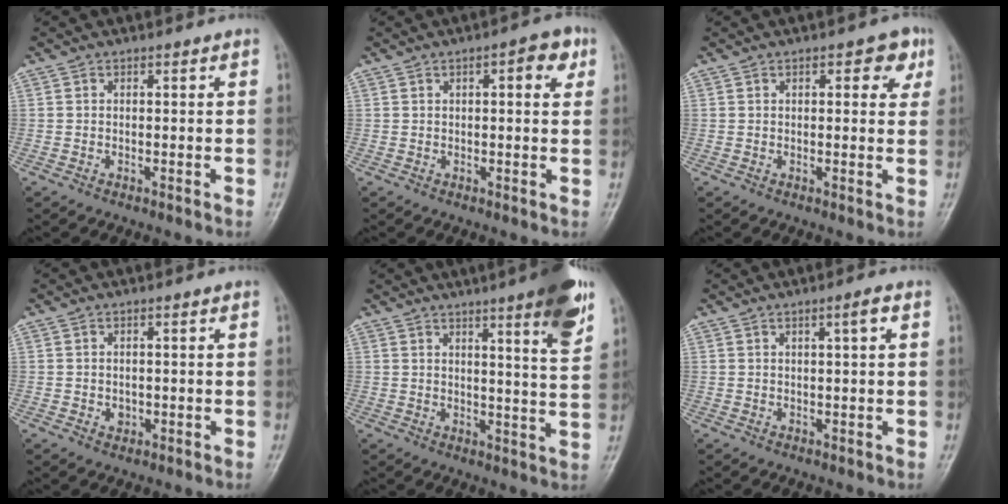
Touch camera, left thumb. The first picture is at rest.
{"total": 4.8, "force": [1.7, 1.7, 4.2], "torque": [-0.045, 0.002, 0.017]}
{"total": 4.7, "force": [1.9, 2.3, 3.6], "torque": [-0.022, -0.002, 0.016]}
{"total": 1.7, "force": [-0.4, 1.4, 0.9], "torque": [-0.006, 0.002, -0.001]}
{"total": 11.2, "force": [6.5, 1.0, 9.1], "torque": [-0.111, -0.034, 0.083]}
{"total": 2.2, "force": [0.8, 0.0, 2.1], "torque": [-0.038, 0.001, 0.016]}